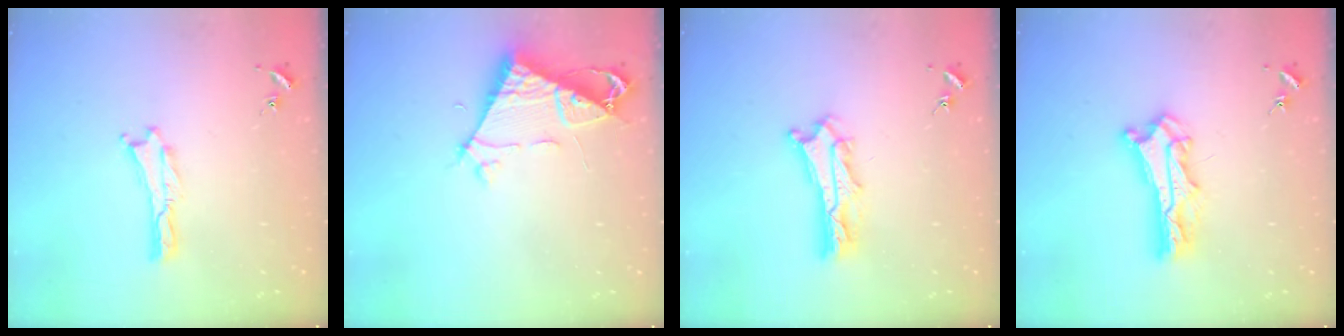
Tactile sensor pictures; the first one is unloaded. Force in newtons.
{"total": 7.0, "press": 7.0, "slide": 0.5}
{"total": 4.4, "press": 4.4, "slide": 0.3}
{"total": 7.4, "press": 7.3, "slide": 0.6}